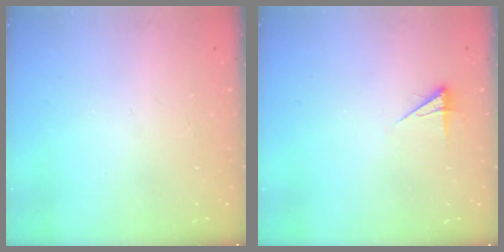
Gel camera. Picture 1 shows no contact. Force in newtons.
{"total": 3.9, "press": 3.9, "slide": 0.5}